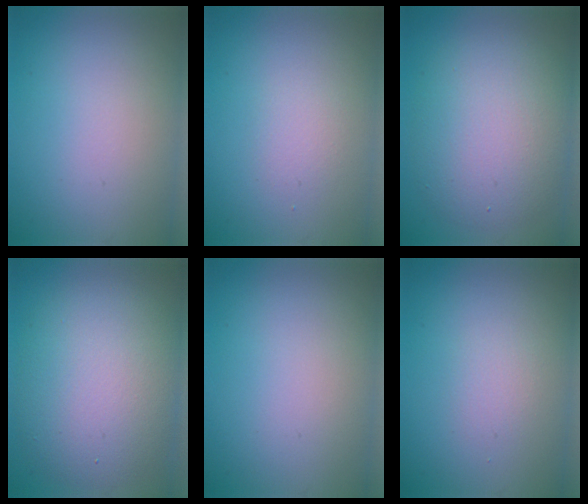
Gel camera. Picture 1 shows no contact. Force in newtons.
{"total": 1.1, "press": 1.1, "slide": 0.1}
{"total": 6.6, "press": 6.6, "slide": 0.4}
{"total": 8.5, "press": 8.5, "slide": 0.3}
{"total": 0.0}
{"total": 2.6, "press": 2.6, "slide": 0.3}